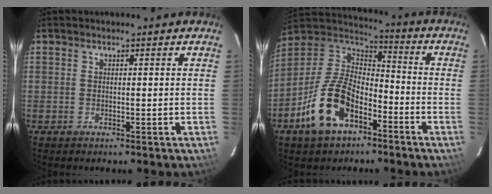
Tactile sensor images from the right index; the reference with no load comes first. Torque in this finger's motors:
{"motor_torque": [1.19, -0.95, 0.93, 0.21]}